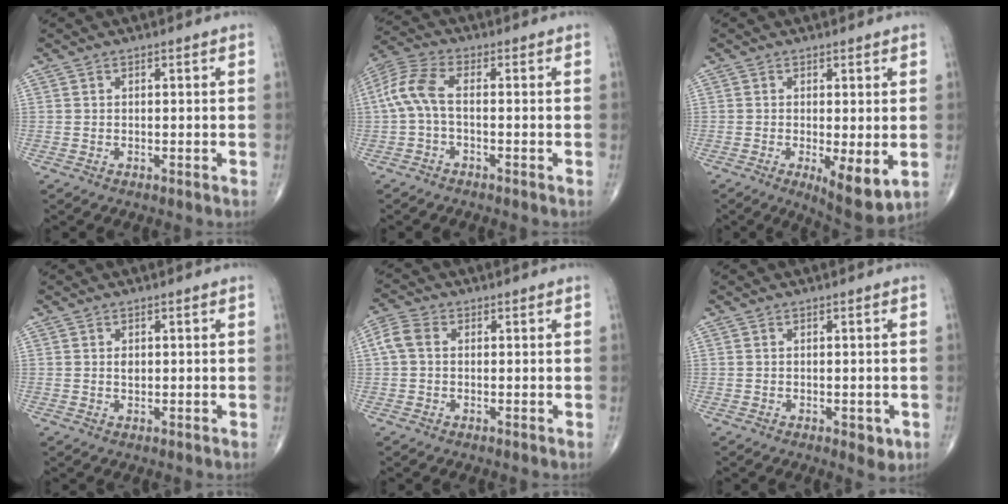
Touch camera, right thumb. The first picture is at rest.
{"total": 7.1, "force": [-0.6, 3.0, 6.4], "torque": [-0.157, 0.026, -0.020]}
{"total": 7.5, "force": [-1.4, 2.4, 7.0], "torque": [-0.102, -0.023, -0.018]}
{"total": 1.3, "force": [0.2, 0.8, 0.9], "torque": [-0.012, 0.000, 0.004]}
{"total": 4.2, "force": [0.4, 3.0, 2.8], "torque": [-0.068, 0.014, 0.001]}
{"total": 2.7, "force": [-0.8, 1.3, 2.2], "torque": [-0.016, -0.003, -0.006]}